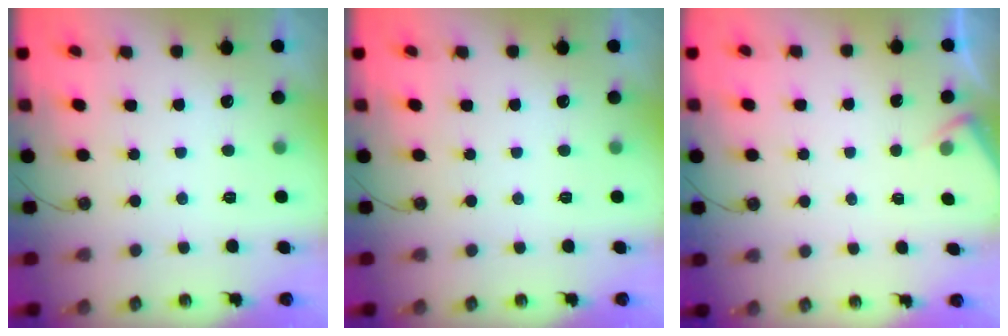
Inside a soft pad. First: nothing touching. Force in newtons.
{"total": 0.0}
{"total": 2.7, "press": 2.6, "slide": 0.5}